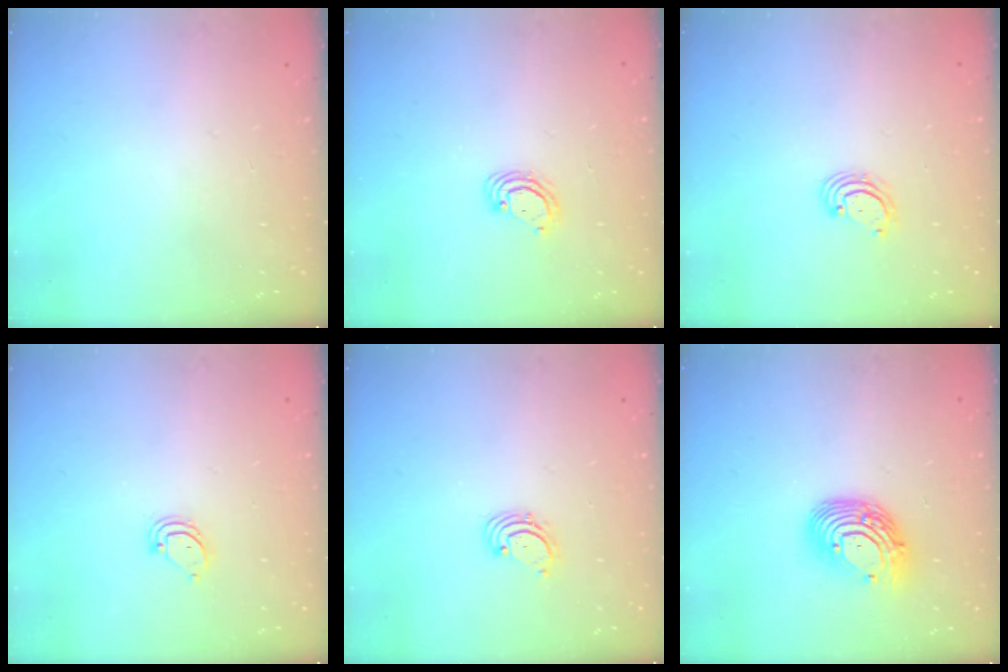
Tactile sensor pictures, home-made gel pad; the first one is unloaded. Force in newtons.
{"total": 4.4, "press": 4.4, "slide": 0.5}
{"total": 2.7, "press": 2.7, "slide": 0.7}
{"total": 3.4, "press": 3.4, "slide": 0.4}
{"total": 1.6, "press": 1.6, "slide": 0.2}
{"total": 12.8, "press": 12.8, "slide": 1.2}